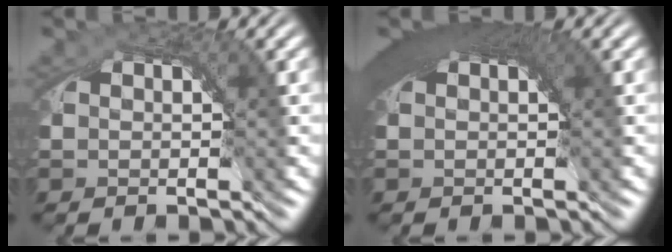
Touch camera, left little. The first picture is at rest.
{"total": 4.9, "force": [1.6, 1.7, 4.3], "torque": [-0.052, 0.014, 0.018]}